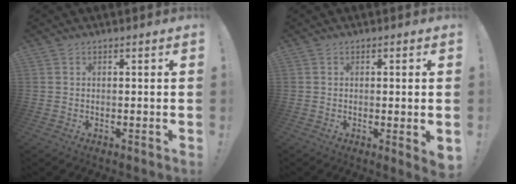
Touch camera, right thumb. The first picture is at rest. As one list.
[{"total": 3.1, "force": [-0.2, 0.0, 3.1], "torque": [-0.040, -0.010, -0.002]}]